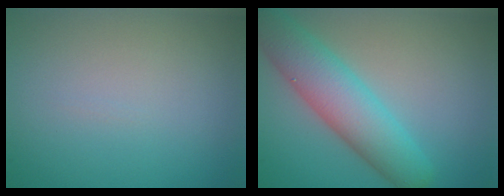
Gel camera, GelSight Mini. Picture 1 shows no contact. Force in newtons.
{"total": 6.5, "press": 6.5, "slide": 0.5}